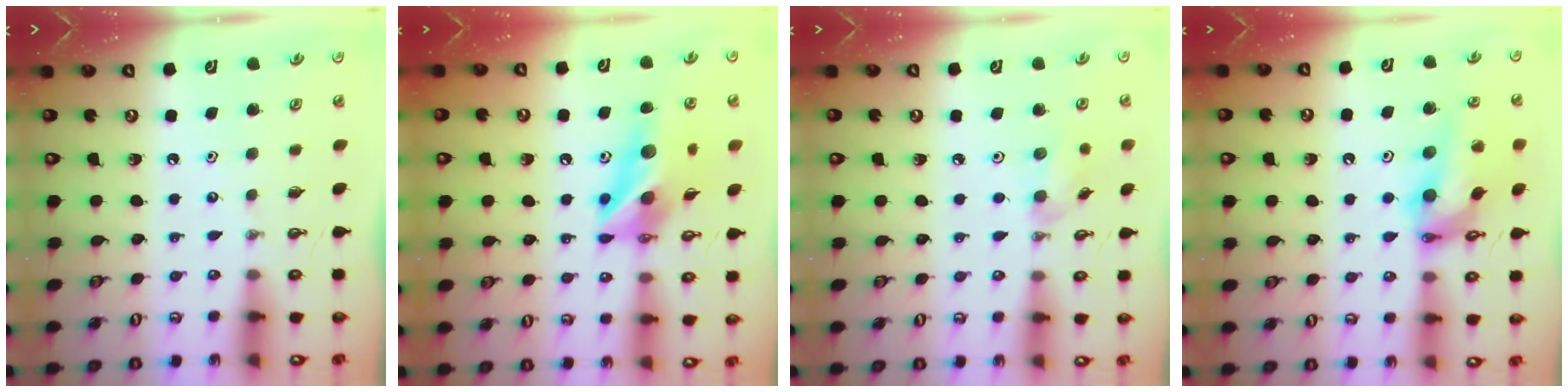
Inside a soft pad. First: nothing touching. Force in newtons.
{"total": 12.8, "press": 12.8, "slide": 1.3}
{"total": 5.7, "press": 5.7, "slide": 0.8}
{"total": 15.5, "press": 15.4, "slide": 1.7}